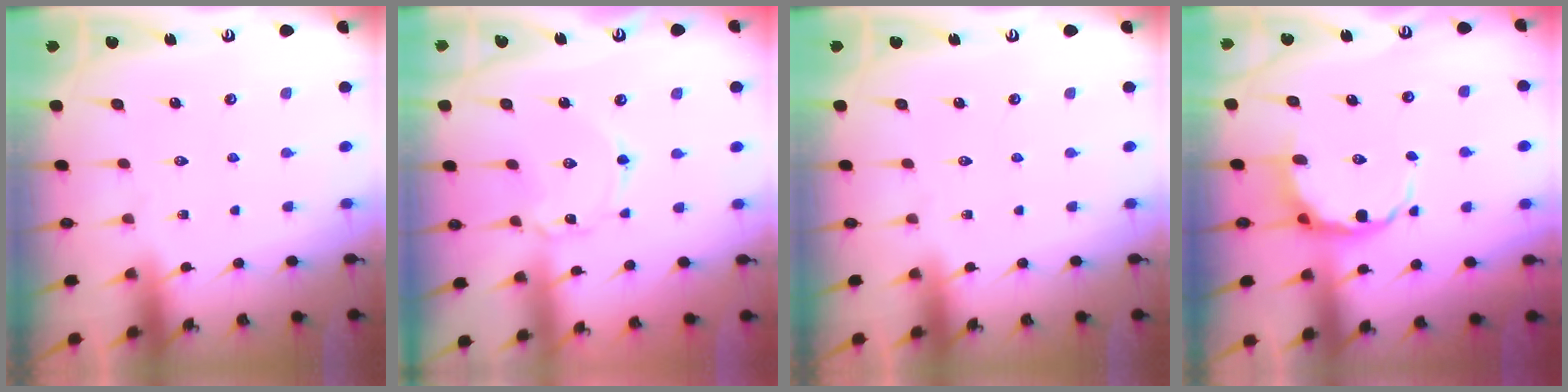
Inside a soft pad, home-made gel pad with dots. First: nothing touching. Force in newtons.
{"total": 2.3, "press": 2.3, "slide": 0.2}
{"total": 0.0}
{"total": 7.6, "press": 7.3, "slide": 2.1}